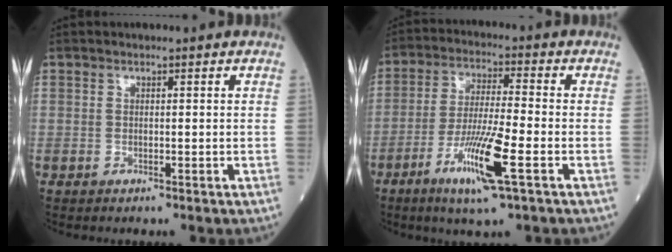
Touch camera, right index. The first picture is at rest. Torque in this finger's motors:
{"motor_torque": [0.25, -0.19, 0.11, 0.11]}